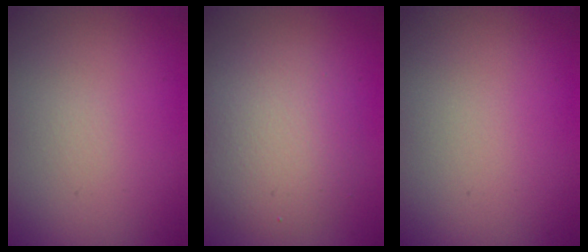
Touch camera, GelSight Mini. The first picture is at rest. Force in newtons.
{"total": 4.6, "press": 4.6, "slide": 0.4}
{"total": 0.0}